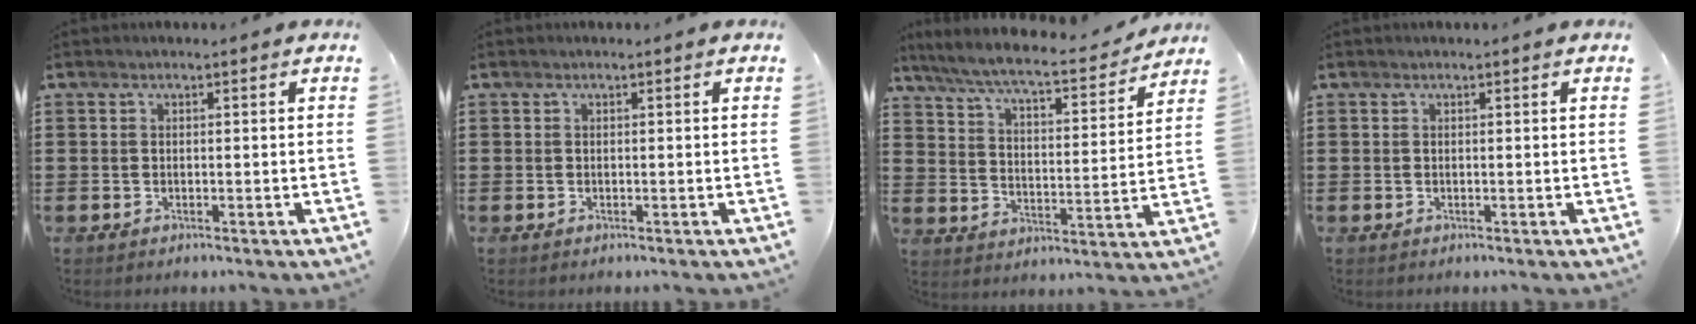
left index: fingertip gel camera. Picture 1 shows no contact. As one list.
[{"total": 0.0}, {"total": 6.9, "force": [6.2, 0.1, 2.9], "torque": [-0.084, -0.041, 0.104]}, {"total": 0.0}]